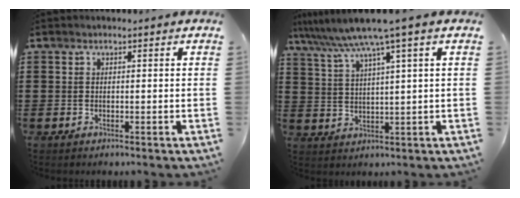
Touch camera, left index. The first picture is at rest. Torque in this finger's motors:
{"motor_torque": [1.26, -0.88, 1.05, 0.21]}